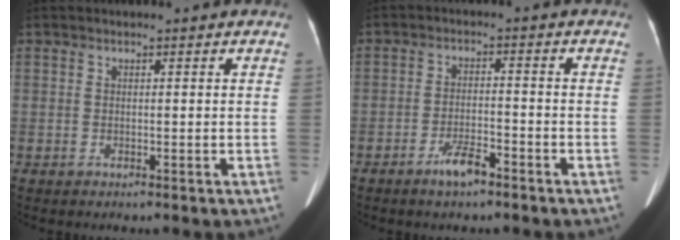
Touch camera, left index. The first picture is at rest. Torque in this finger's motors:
{"motor_torque": [0.12, 0.12, 0.02, 0.03]}